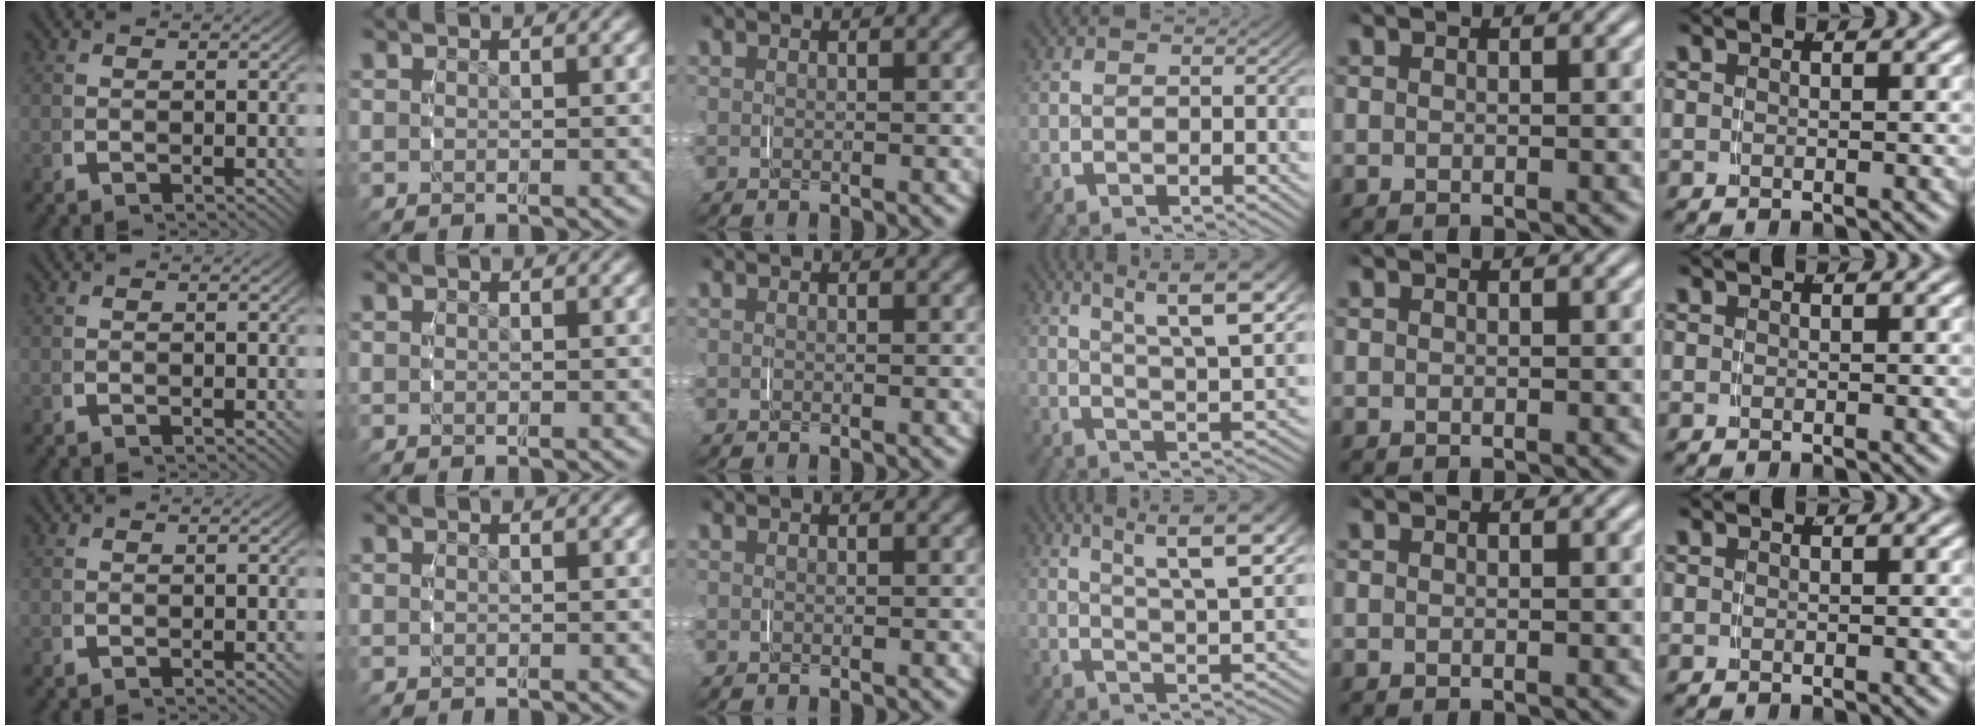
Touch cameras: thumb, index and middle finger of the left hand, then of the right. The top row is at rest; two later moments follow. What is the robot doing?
{"motion": "grasp_and_lifting", "object": "measuring cup"}